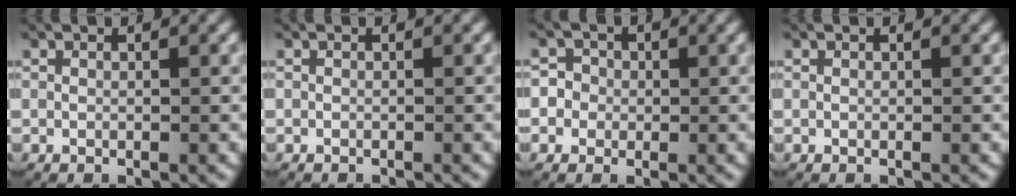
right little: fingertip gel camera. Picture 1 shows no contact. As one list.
[{"total": 0.0}, {"total": 5.3, "force": [-0.4, 5.0, 1.5], "torque": [-0.044, -0.003, -0.022]}, {"total": 0.0}]